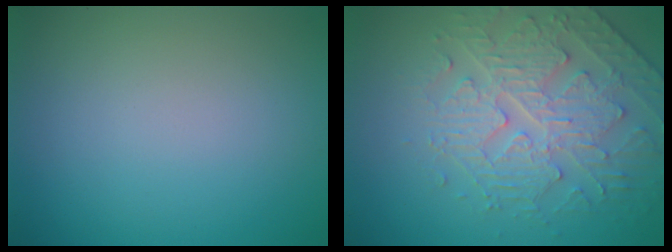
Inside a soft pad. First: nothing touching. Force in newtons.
{"total": 4.4, "press": 4.1, "slide": 1.6}